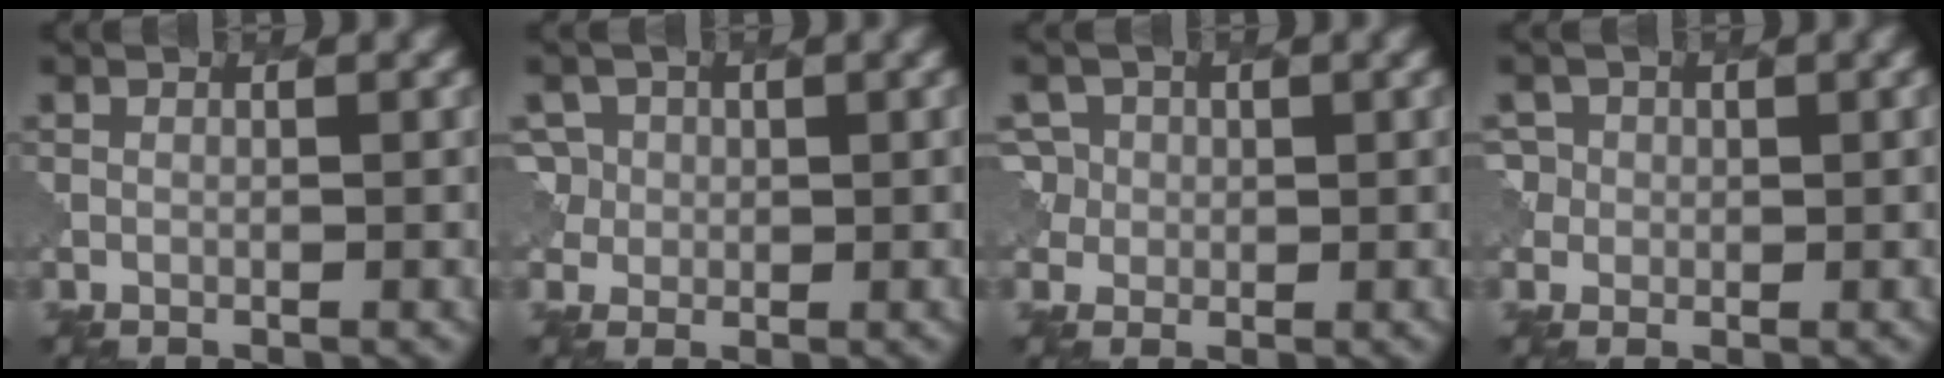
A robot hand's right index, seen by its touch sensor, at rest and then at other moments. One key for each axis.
{"total": 3.4, "fx": 0.9, "fy": 3.2, "fz": 0.8, "tx": -0.011, "ty": 0.023, "tz": -0.007}
{"total": 3.3, "fx": 0.4, "fy": 3.2, "fz": 0.7, "tx": -0.013, "ty": 0.024, "tz": -0.016}
{"total": 3.1, "fx": 0.1, "fy": 3.0, "fz": 0.9, "tx": -0.008, "ty": 0.019, "tz": -0.020}